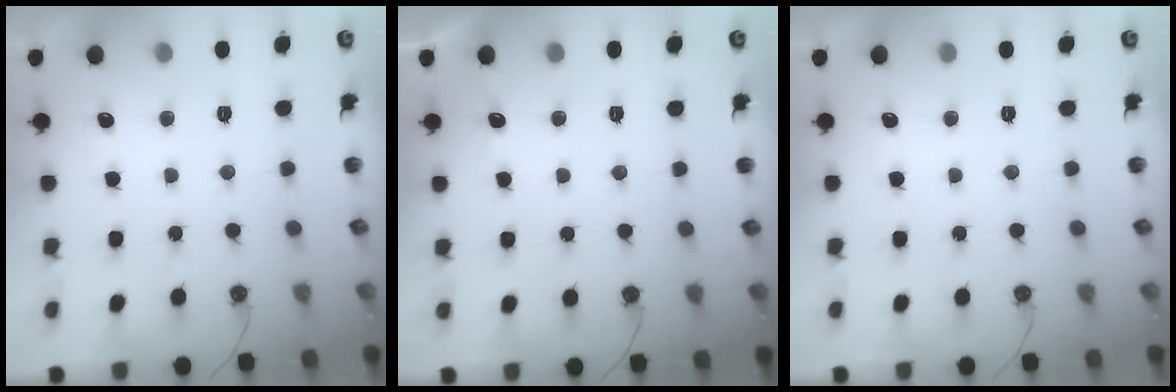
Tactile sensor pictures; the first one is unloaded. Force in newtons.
{"total": 2.5, "press": 2.5, "slide": 0.5}
{"total": 0.0}